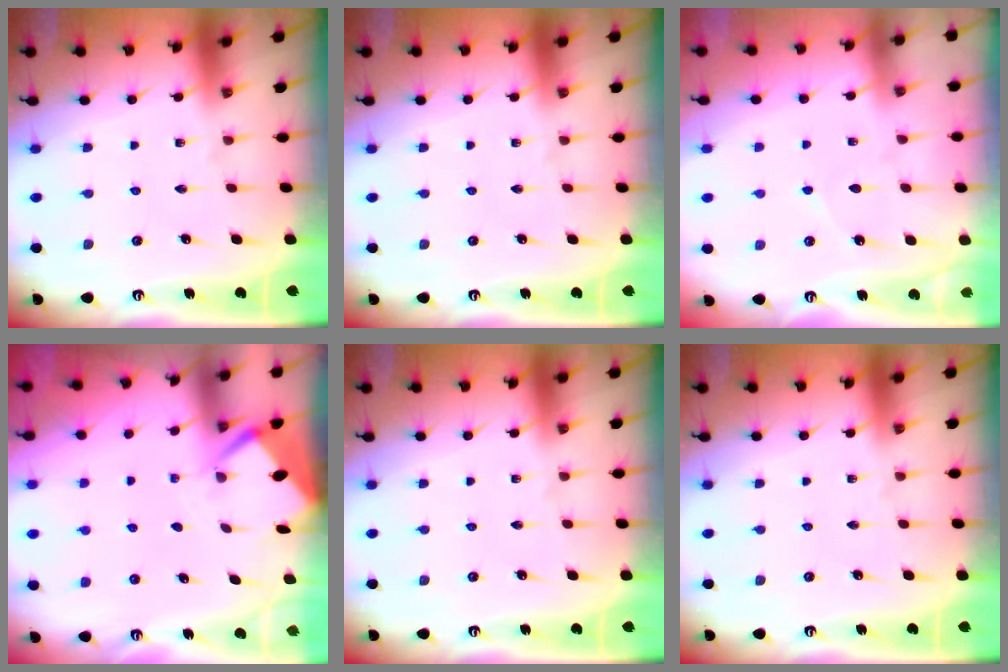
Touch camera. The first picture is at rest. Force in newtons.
{"total": 0.0}
{"total": 5.1, "press": 5.0, "slide": 0.6}
{"total": 2.8, "press": 2.8, "slide": 0.3}
{"total": 0.0}
{"total": 0.0}